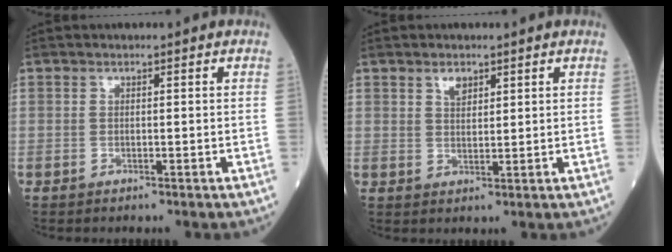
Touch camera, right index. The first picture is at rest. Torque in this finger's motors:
{"motor_torque": [0.02, 0.02, 0.01, 0.02]}